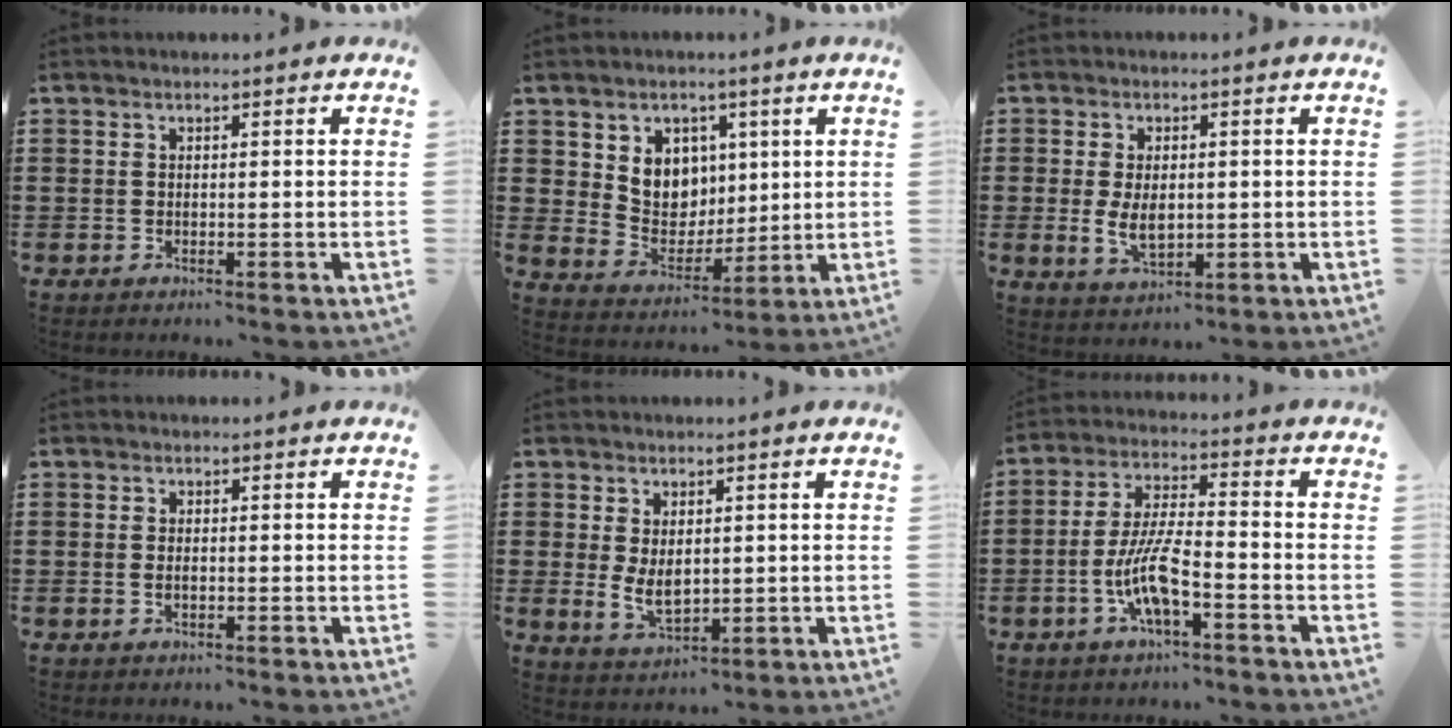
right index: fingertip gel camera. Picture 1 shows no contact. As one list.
[{"total": 7.3, "force": [2.6, 6.5, 2.2], "torque": [-0.054, -0.005, 0.049]}, {"total": 5.0, "force": [-0.3, 3.0, 4.0], "torque": [-0.083, -0.001, -0.010]}, {"total": 1.1, "force": [-0.3, 0.5, 1.0], "torque": [-0.019, 0.002, -0.006]}, {"total": 4.6, "force": [0.0, 2.9, 3.6], "torque": [-0.062, 0.002, 0.000]}, {"total": 9.0, "force": [-3.5, 2.2, 7.9], "torque": [-0.184, -0.012, -0.073]}]